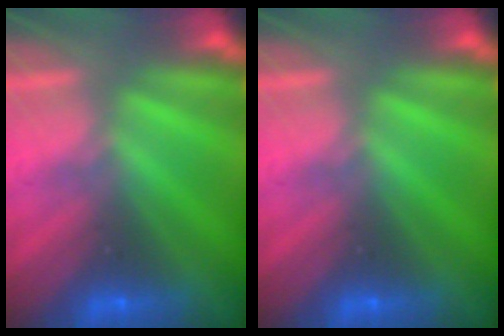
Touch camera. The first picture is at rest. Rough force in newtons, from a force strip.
{"total": 0.0}